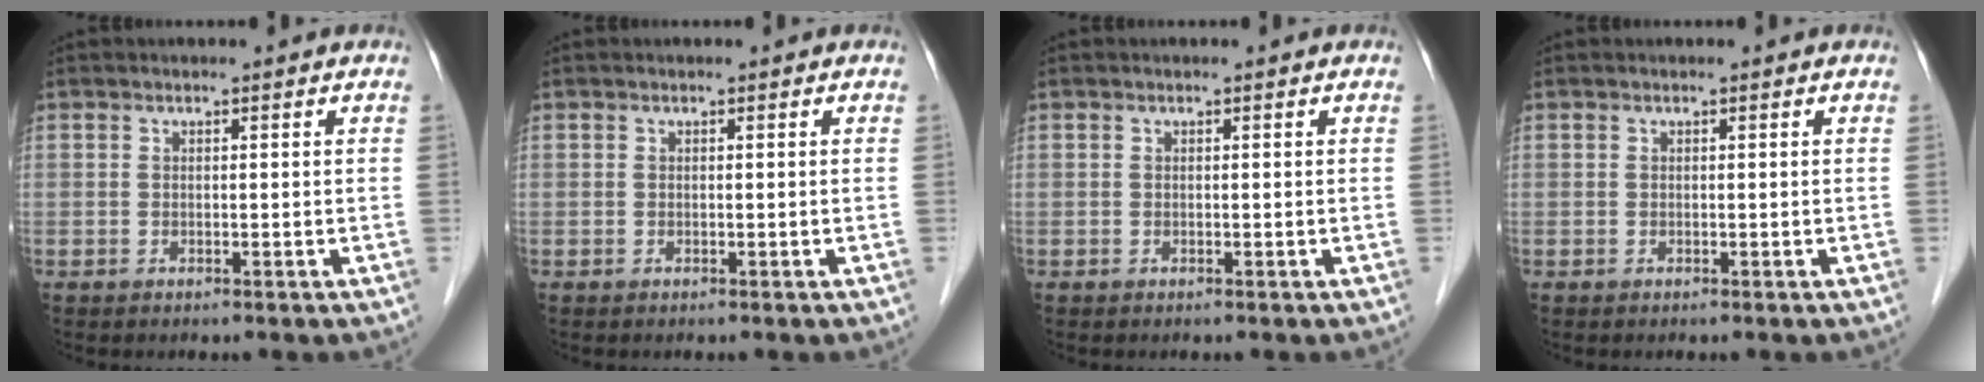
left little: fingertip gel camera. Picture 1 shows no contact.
{"total": 0.0}
{"total": 0.0}
{"total": 0.0}